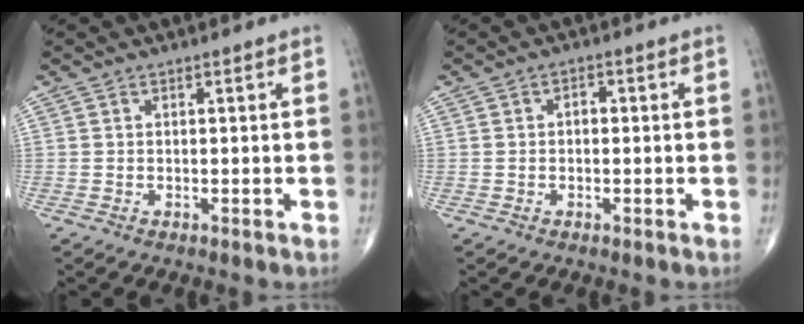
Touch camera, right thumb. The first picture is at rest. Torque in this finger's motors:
{"motor_torque": [0.38, 0.78, 0.02, -0.12, -0.03]}